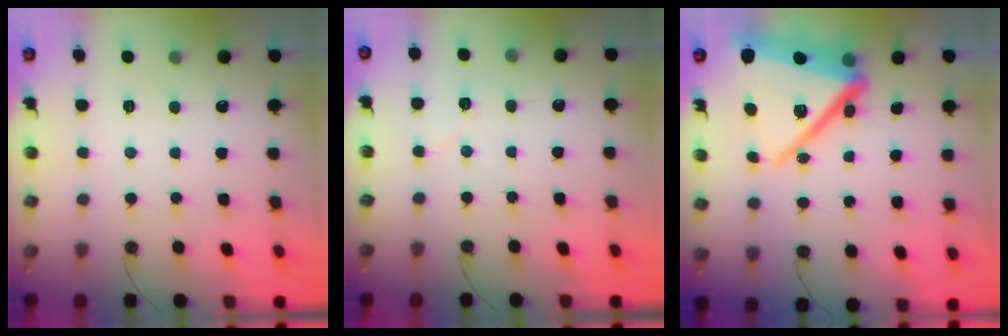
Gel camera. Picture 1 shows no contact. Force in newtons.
{"total": 5.0, "press": 5.0, "slide": 0.4}
{"total": 23.0, "press": 22.9, "slide": 1.8}